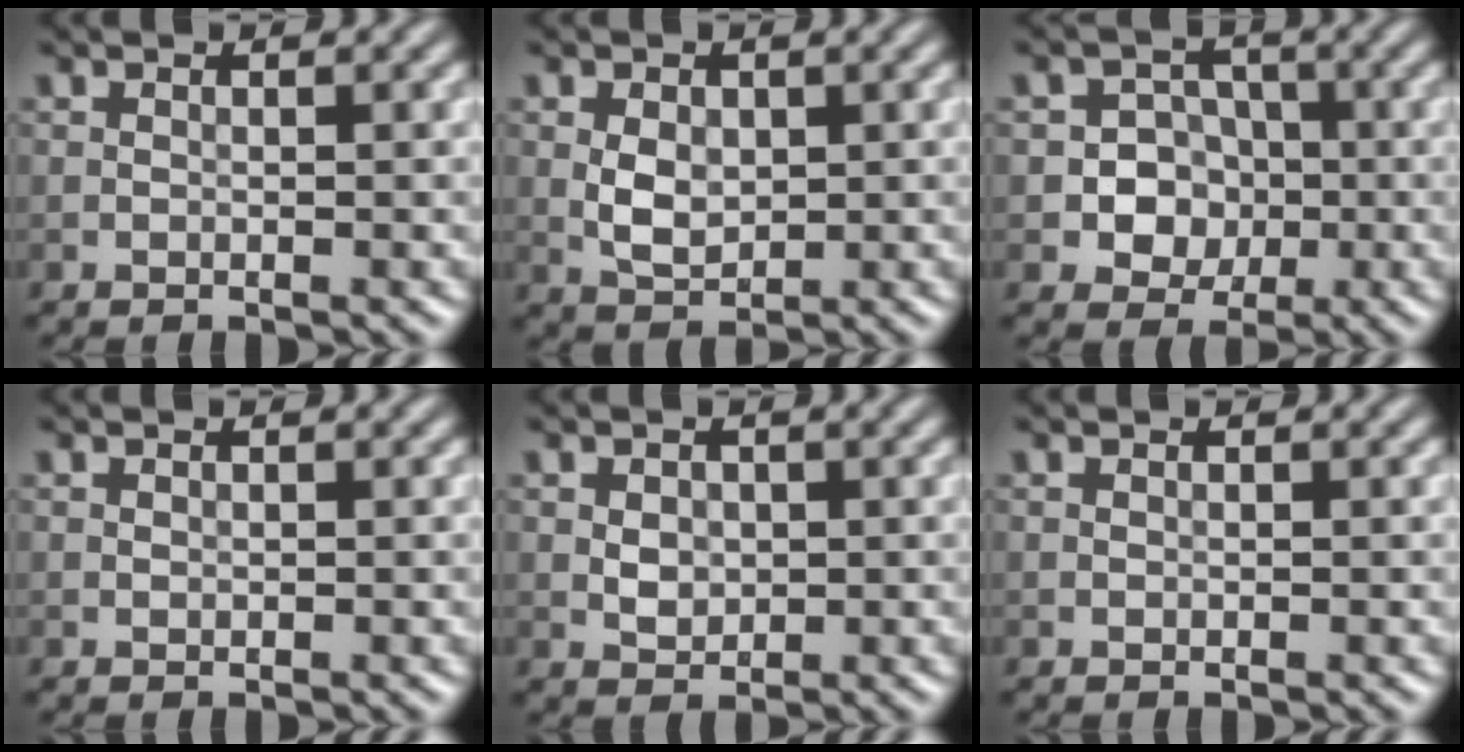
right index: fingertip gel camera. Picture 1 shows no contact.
{"total": 2.6, "force": [0.2, 1.8, 1.8], "torque": [-0.035, -0.001, 0.005]}
{"total": 4.5, "force": [-0.9, 4.0, 1.8], "torque": [-0.002, 0.000, -0.033]}
{"total": 0.0}
{"total": 1.7, "force": [0.2, 1.3, 1.0], "torque": [-0.017, -0.002, 0.005]}
{"total": 0.0}